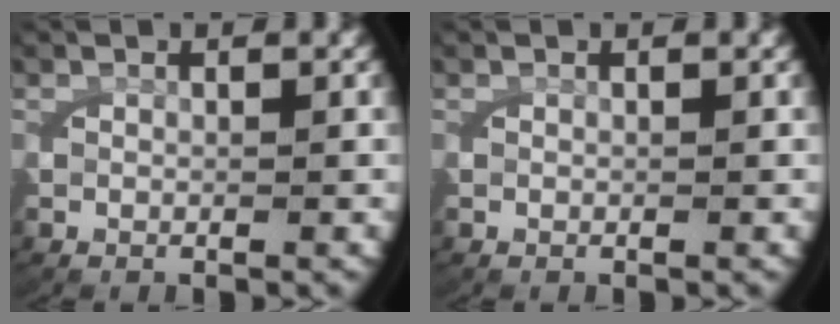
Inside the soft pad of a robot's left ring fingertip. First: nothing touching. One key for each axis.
{"total": 0.0}